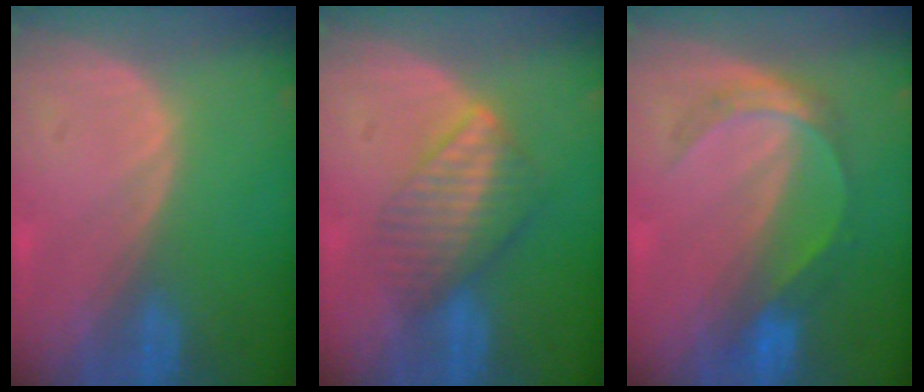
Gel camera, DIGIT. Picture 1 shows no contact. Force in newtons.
{"total": 6.5, "press": 6.1, "slide": 2.4}
{"total": 5.3, "press": 5.0, "slide": 1.7}